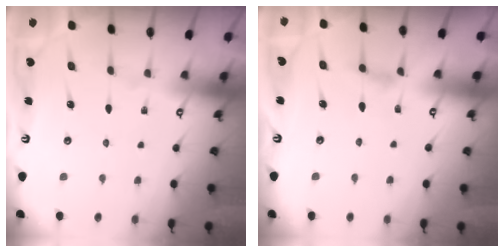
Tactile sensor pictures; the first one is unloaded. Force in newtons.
{"total": 3.8, "press": 3.8, "slide": 0.5}